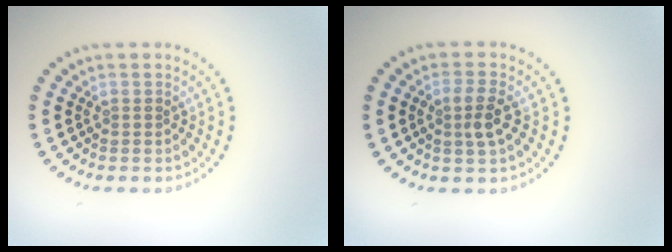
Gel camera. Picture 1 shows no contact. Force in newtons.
{"total": 2.2, "press": 2.1, "slide": 0.7}